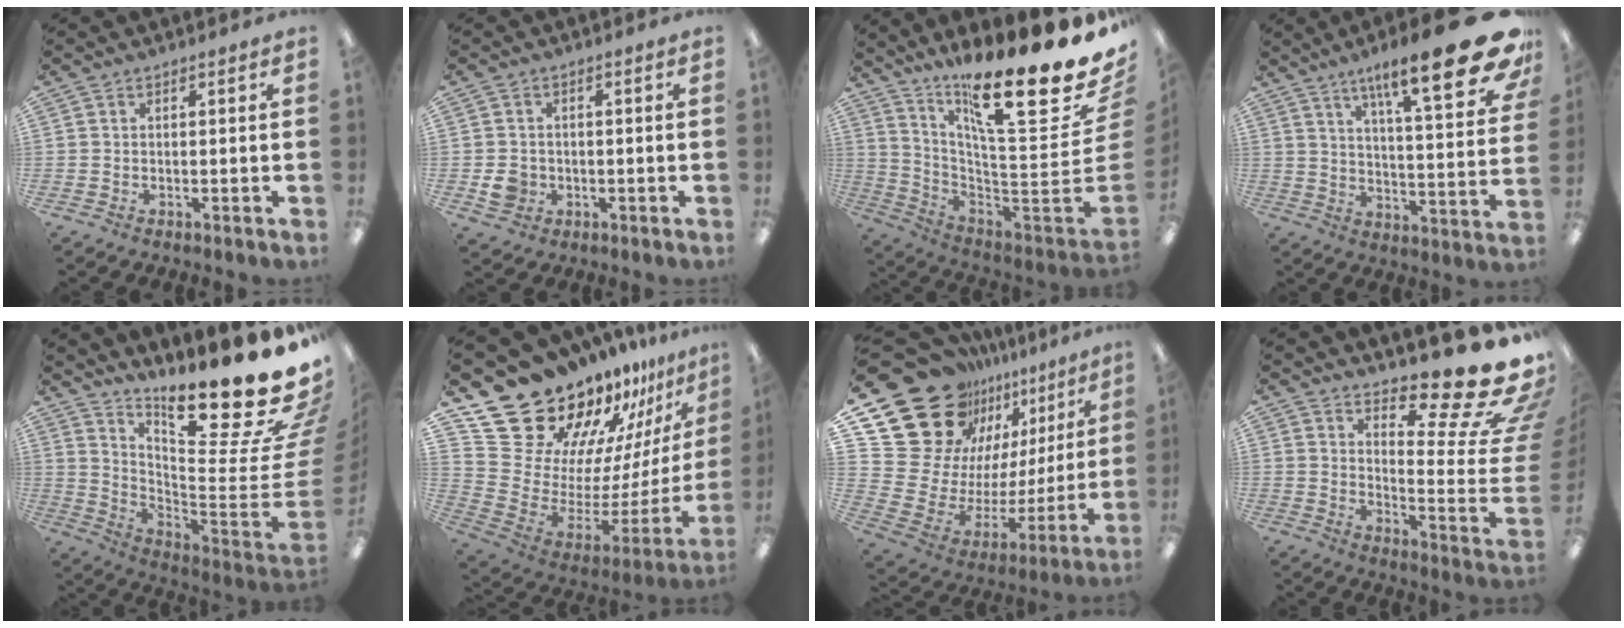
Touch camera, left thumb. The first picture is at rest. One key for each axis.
{"total": 4.7, "fx": -1.0, "fy": 4.3, "fz": 1.7, "tx": -0.020, "ty": 0.003, "tz": -0.018}
{"total": 26.1, "fx": 18.9, "fy": 4.9, "fz": 17.4, "tx": -0.261, "ty": -0.141, "tz": 0.301}
{"total": 22.3, "fx": 13.9, "fy": 4.6, "fz": 16.9, "tx": -0.247, "ty": -0.087, "tz": 0.210}
{"total": 25.1, "fx": 18.9, "fy": 4.5, "fz": 16.0, "tx": -0.208, "ty": -0.156, "tz": 0.295}
{"total": 22.6, "fx": 18.6, "fy": 10.9, "fz": 6.7, "tx": -0.081, "ty": -0.169, "tz": 0.364}
{"total": 24.1, "fx": 16.4, "fy": 14.8, "fz": 9.7, "tx": -0.170, "ty": -0.135, "tz": 0.329}
{"total": 18.8, "fx": 14.5, "fy": 4.3, "fz": 11.1, "tx": -0.136, "ty": -0.128, "tz": 0.233}